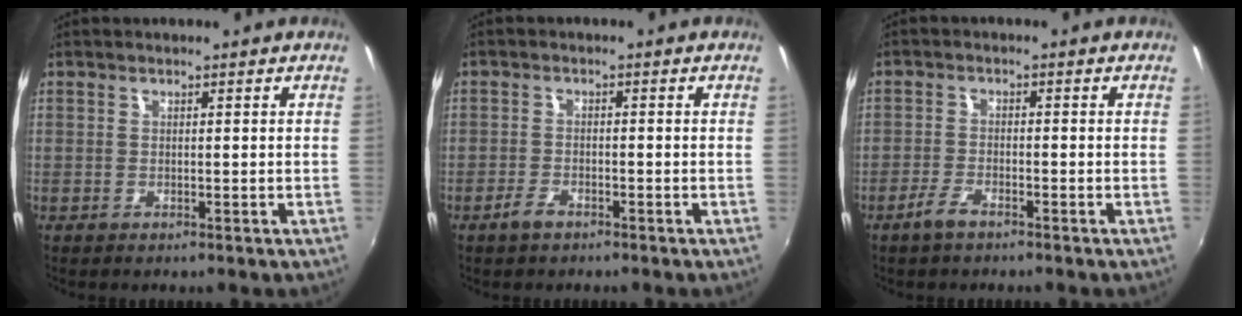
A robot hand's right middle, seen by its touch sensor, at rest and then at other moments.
{"total": 2.6, "force": [-1.9, 1.1, 1.4], "torque": [-0.038, -0.003, -0.039]}
{"total": 3.2, "force": [-2.4, 1.0, 1.9], "torque": [-0.057, -0.002, -0.049]}